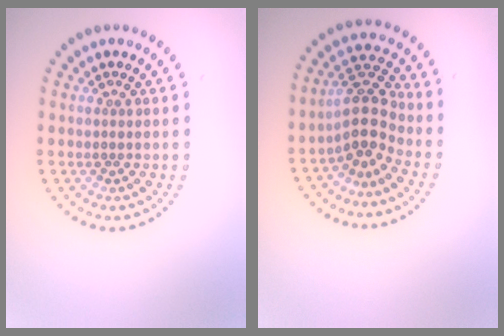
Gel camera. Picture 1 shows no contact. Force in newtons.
{"total": 4.0, "press": 3.5, "slide": 2.0}